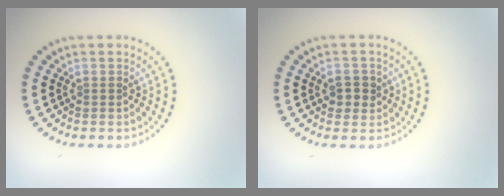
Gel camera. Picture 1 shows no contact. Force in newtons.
{"total": 1.9, "press": 1.9, "slide": 0.4}